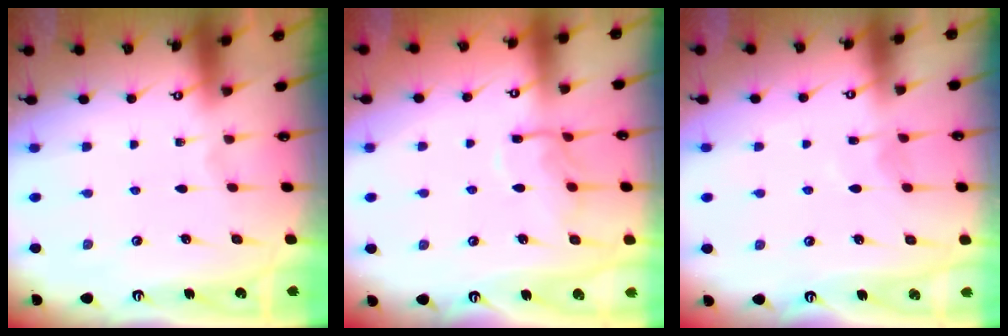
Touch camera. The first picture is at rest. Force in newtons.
{"total": 9.0, "press": 9.0, "slide": 0.6}
{"total": 5.8, "press": 5.8, "slide": 0.6}